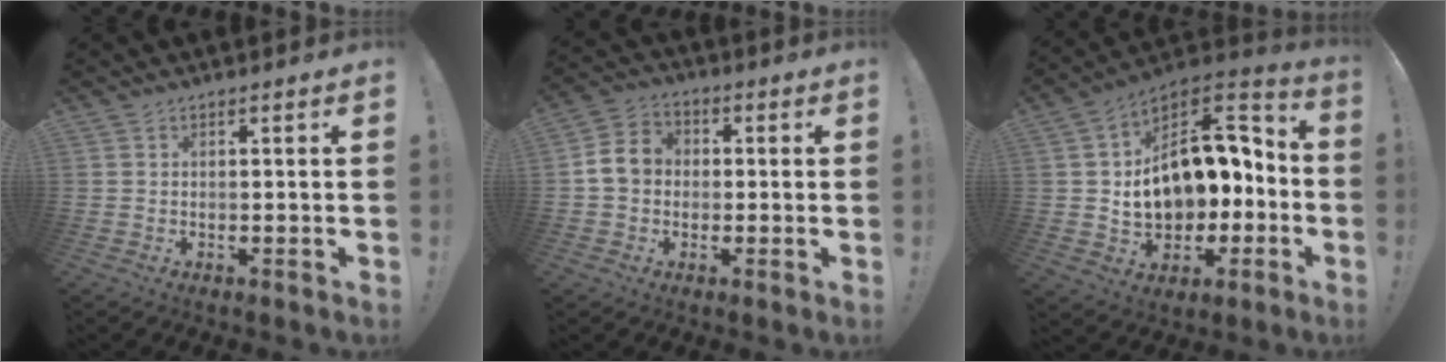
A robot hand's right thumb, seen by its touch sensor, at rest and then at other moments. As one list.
[{"total": 8.7, "force": [0.1, 7.5, 4.4], "torque": [-0.080, 0.023, 0.008]}, {"total": 18.7, "force": [1.8, 13.2, 13.2], "torque": [-0.173, -0.010, 0.054]}]